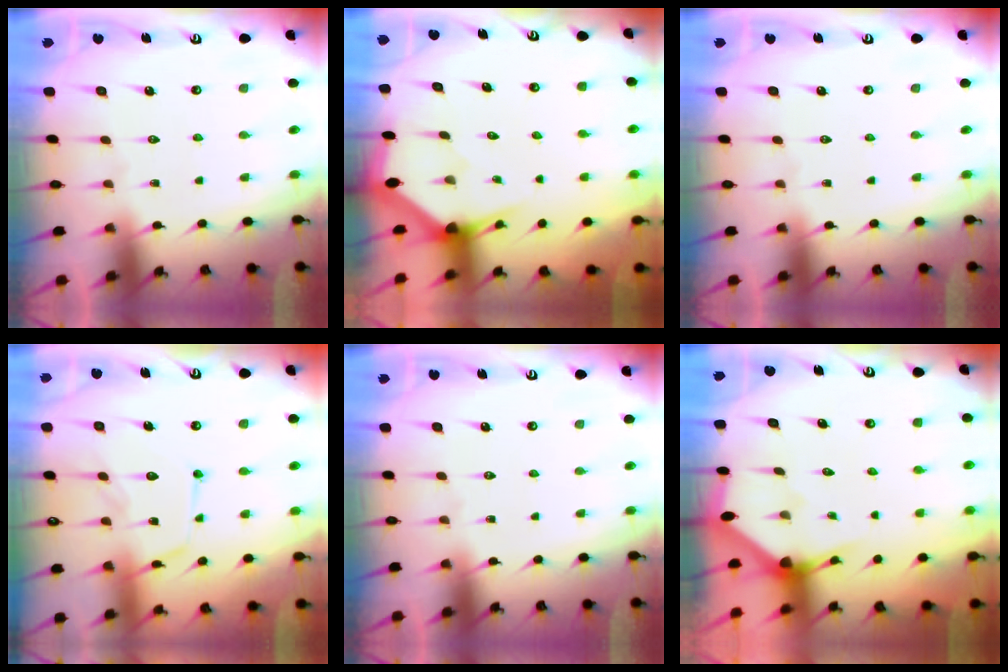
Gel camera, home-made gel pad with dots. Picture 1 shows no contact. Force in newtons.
{"total": 2.8, "press": 2.8, "slide": 0.1}
{"total": 0.0}
{"total": 13.7, "press": 13.6, "slide": 1.2}
{"total": 0.0}
{"total": 2.5, "press": 2.5, "slide": 0.1}